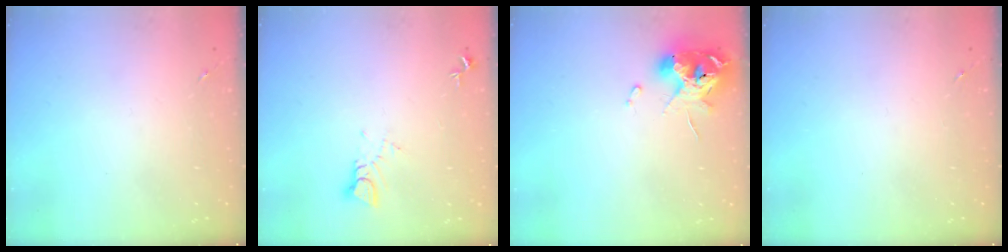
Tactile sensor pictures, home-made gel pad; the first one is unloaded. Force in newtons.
{"total": 3.8, "press": 3.8, "slide": 0.3}
{"total": 14.0, "press": 13.9, "slide": 1.7}
{"total": 0.0}